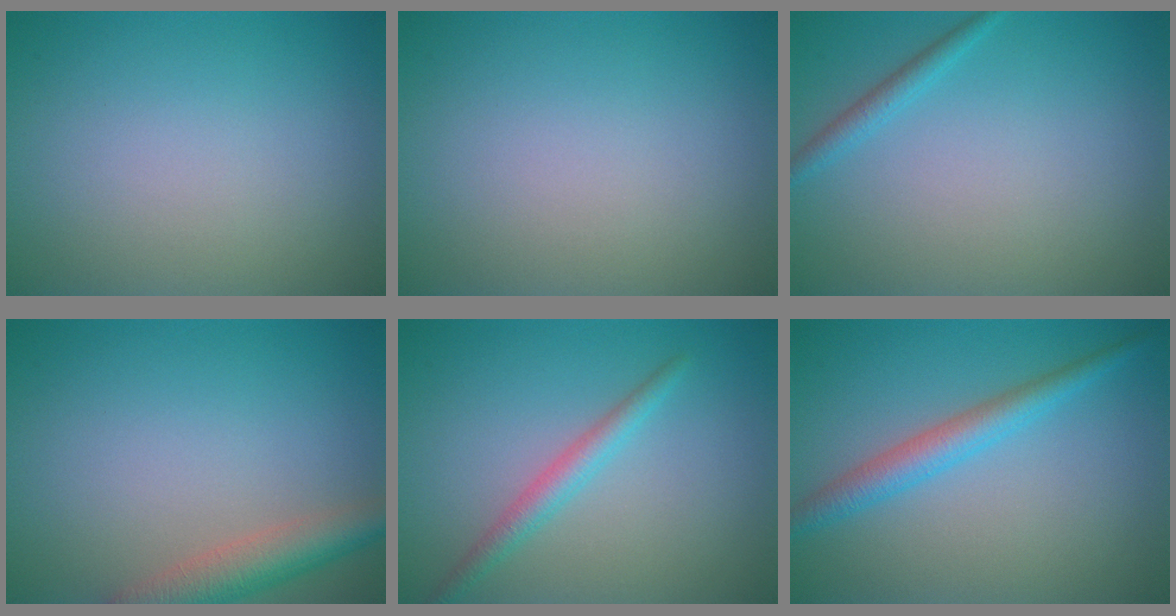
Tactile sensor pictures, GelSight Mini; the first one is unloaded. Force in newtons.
{"total": 0.0}
{"total": 1.4, "press": 1.4, "slide": 0.1}
{"total": 4.1, "press": 4.0, "slide": 0.3}
{"total": 2.2, "press": 2.2, "slide": 0.1}
{"total": 3.0, "press": 3.0, "slide": 0.1}